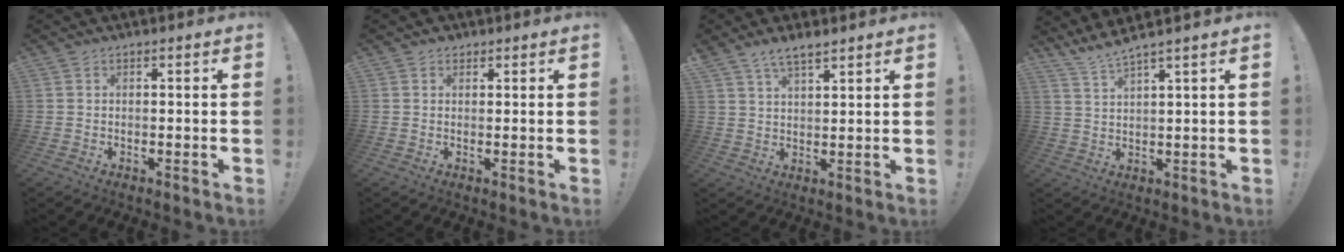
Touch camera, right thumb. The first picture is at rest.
{"total": 1.3, "force": [0.9, 0.9, 0.3], "torque": [0.002, -0.002, 0.016]}
{"total": 5.0, "force": [4.1, 1.5, 2.5], "torque": [-0.042, -0.024, 0.074]}
{"total": 4.7, "force": [4.1, -0.5, 2.2], "torque": [-0.052, -0.024, 0.074]}